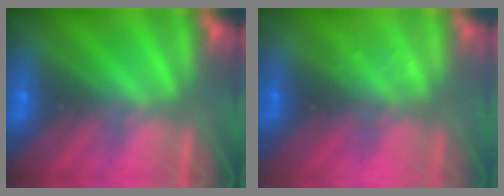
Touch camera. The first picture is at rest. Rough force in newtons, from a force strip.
{"total": 2.3}